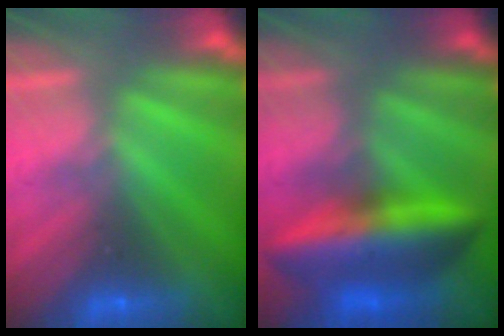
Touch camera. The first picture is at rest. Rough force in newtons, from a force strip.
{"total": 5.8}